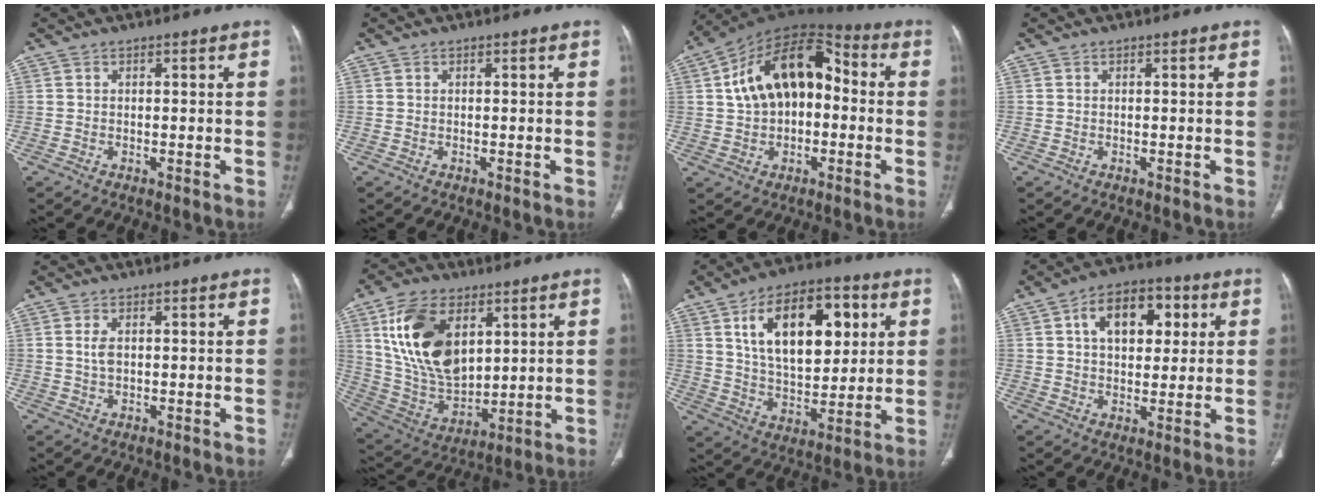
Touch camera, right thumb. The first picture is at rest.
{"total": 0.0}
{"total": 17.9, "force": [1.6, 11.2, 13.9], "torque": [-0.203, 0.047, 0.018]}
{"total": 0.0}
{"total": 2.6, "force": [0.5, 1.4, 2.1], "torque": [-0.044, -0.002, 0.011]}
{"total": 19.9, "force": [7.0, 11.9, 14.4], "torque": [-0.241, -0.030, 0.143]}
{"total": 20.4, "force": [6.7, 11.3, 15.7], "torque": [-0.205, -0.014, 0.113]}
{"total": 13.2, "force": [4.1, 8.1, 9.6], "torque": [-0.111, 0.006, 0.060]}